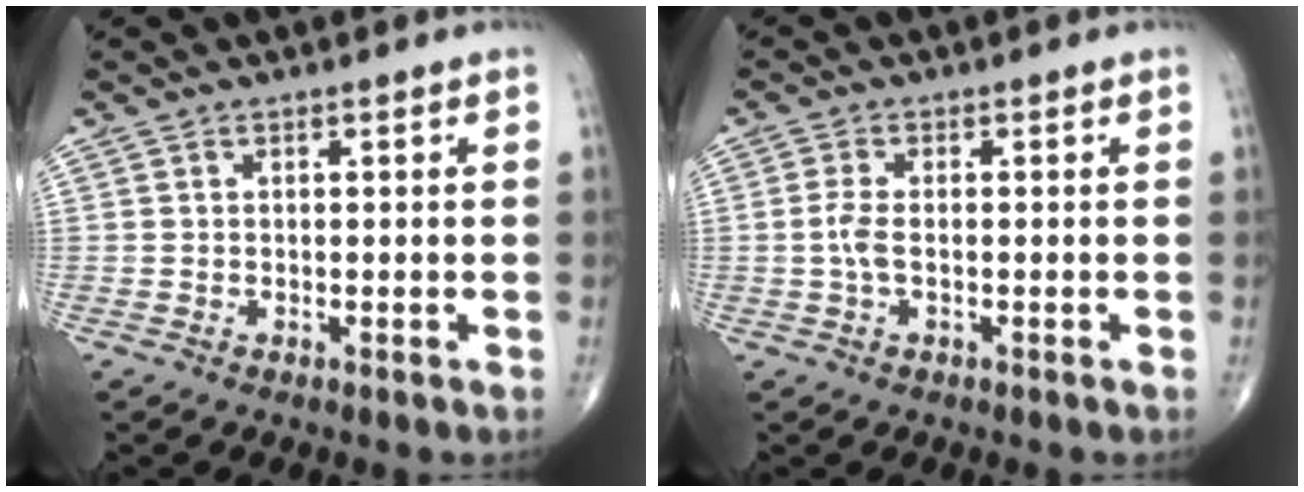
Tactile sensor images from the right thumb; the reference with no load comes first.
{"total": 3.0, "force": [-0.3, 1.3, 2.7], "torque": [-0.069, 0.004, -0.008]}